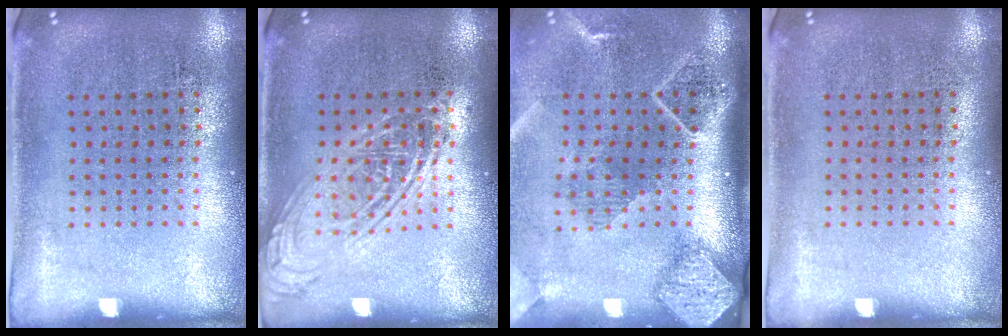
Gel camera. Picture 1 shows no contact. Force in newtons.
{"total": 2.1, "press": 2.1, "slide": 0.1}
{"total": 2.6, "press": 1.9, "slide": 1.8}
{"total": 0.0}